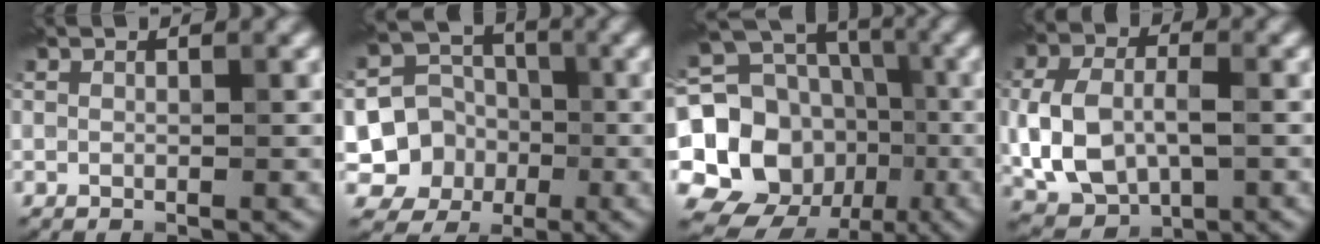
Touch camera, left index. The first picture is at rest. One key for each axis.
{"total": 6.7, "fx": -1.8, "fy": 6.2, "fz": 1.7, "tx": -0.017, "ty": -0.001, "tz": -0.057}
{"total": 17.4, "fx": -2.1, "fy": 15.3, "fz": 8.1, "tx": -0.181, "ty": 0.021, "tz": -0.058}
{"total": 8.1, "fx": -1.0, "fy": 5.3, "fz": 6.0, "tx": -0.132, "ty": -0.005, "tz": -0.018}